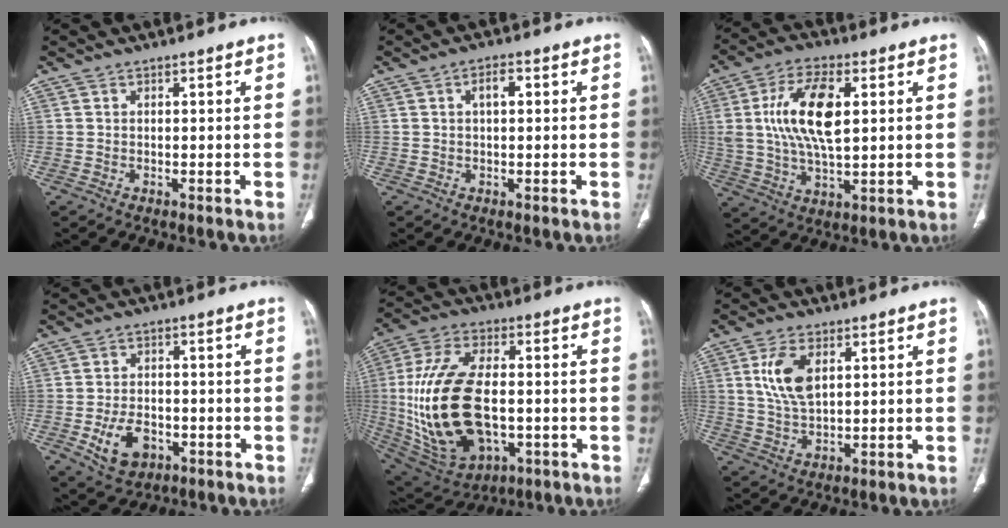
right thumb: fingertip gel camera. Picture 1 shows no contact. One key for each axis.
{"total": 2.7, "fx": 0.6, "fy": 1.3, "fz": 2.3, "tx": -0.038, "ty": 0.008, "tz": 0.008}
{"total": 14.4, "fx": 2.9, "fy": 6.8, "fz": 12.4, "tx": -0.239, "ty": -0.002, "tz": 0.054}
{"total": 7.7, "fx": -2.8, "fy": 5.2, "fz": 5.0, "tx": -0.078, "ty": 0.013, "tz": -0.037}
{"total": 24.4, "fx": -2.3, "fy": 13.6, "fz": 20.1, "tx": -0.406, "ty": 0.002, "tz": -0.016}
{"total": 8.1, "fx": 2.6, "fy": 4.2, "fz": 6.4, "tx": -0.127, "ty": -0.010, "tz": 0.055}